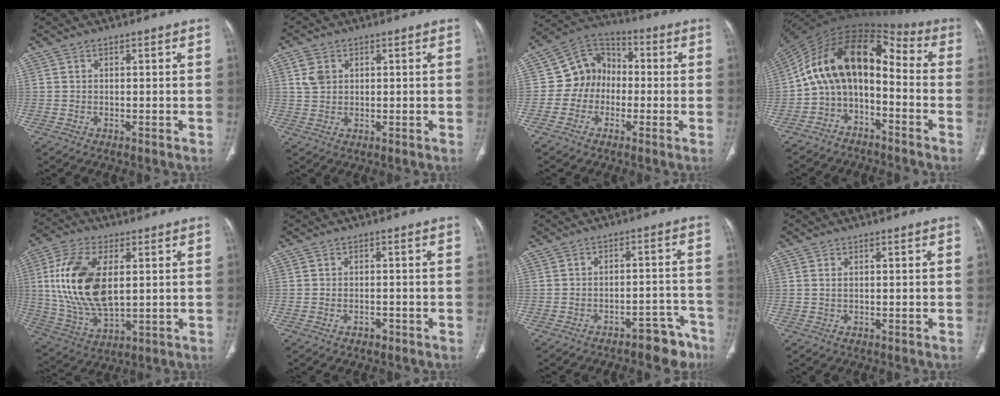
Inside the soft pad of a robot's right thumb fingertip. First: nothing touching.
{"total": 3.8, "force": [1.4, 3.0, 2.0], "torque": [-0.029, 0.000, 0.033]}
{"total": 15.5, "force": [-0.2, 11.4, 10.4], "torque": [-0.155, 0.047, -0.017]}
{"total": 16.4, "force": [-3.1, 10.0, 12.6], "torque": [-0.192, 0.103, -0.062]}
{"total": 18.5, "force": [3.0, 9.7, 15.4], "torque": [-0.310, -0.010, 0.063]}
{"total": 1.6, "force": [-0.9, 1.0, 0.8], "torque": [-0.015, 0.012, -0.009]}
{"total": 8.2, "force": [-6.4, 3.7, 3.5], "torque": [-0.018, 0.069, -0.082]}
{"total": 0.9, "force": [0.3, 0.5, 0.7], "torque": [-0.021, 0.004, 0.011]}